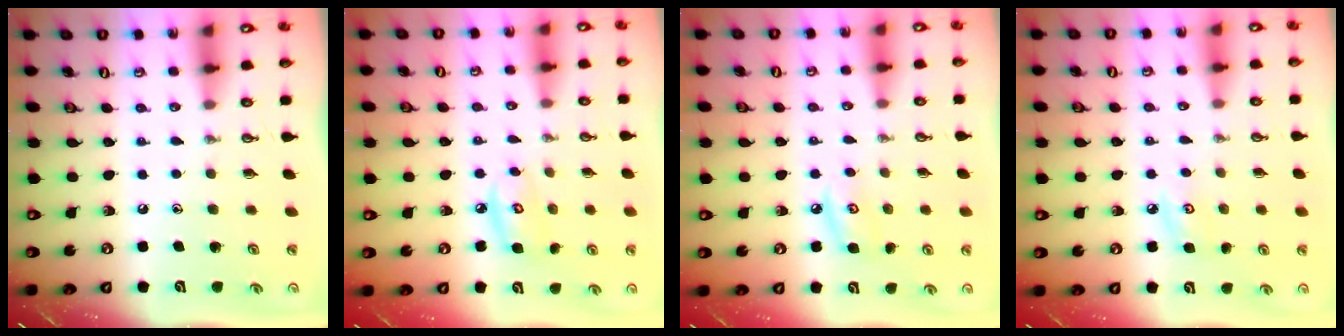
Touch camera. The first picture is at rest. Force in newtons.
{"total": 6.3, "press": 6.3, "slide": 0.3}
{"total": 6.2, "press": 6.2, "slide": 0.6}
{"total": 5.3, "press": 5.2, "slide": 0.6}